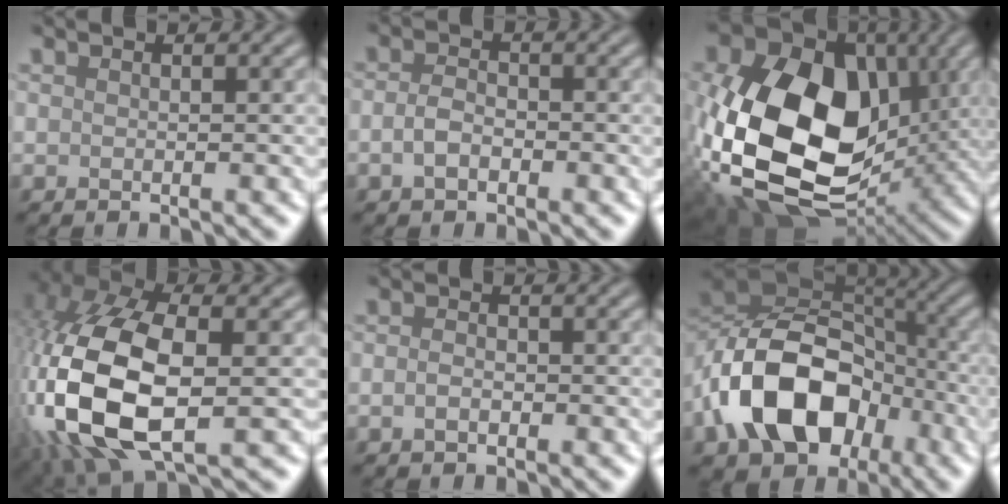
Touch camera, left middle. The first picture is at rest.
{"total": 1.9, "force": [-0.7, 1.2, 1.3], "torque": [-0.027, 0.005, -0.018]}
{"total": 18.7, "force": [-0.2, 13.1, 13.4], "torque": [-0.289, -0.045, 0.010]}
{"total": 15.6, "force": [-2.4, 8.2, 13.0], "torque": [-0.301, -0.004, -0.041]}
{"total": 1.1, "force": [-0.4, 0.7, 0.7], "torque": [-0.017, 0.003, -0.012]}
{"total": 13.5, "force": [-4.7, 9.2, 8.6], "torque": [-0.166, -0.001, -0.090]}